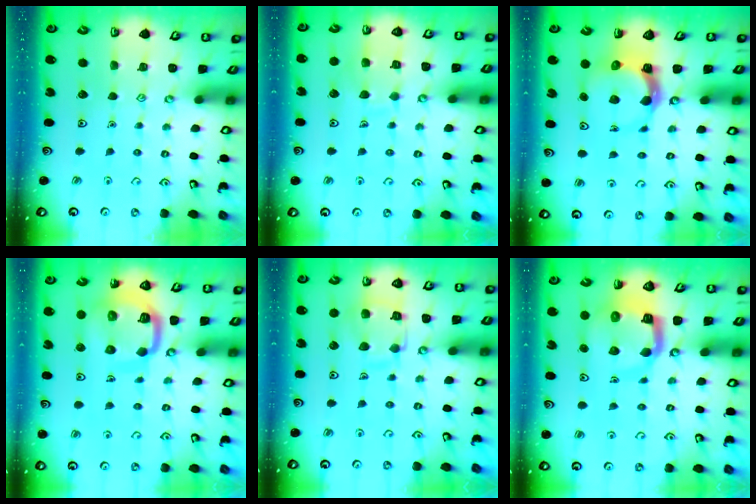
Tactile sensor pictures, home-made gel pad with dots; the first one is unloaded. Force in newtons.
{"total": 8.0, "press": 8.0, "slide": 0.8}
{"total": 4.7, "press": 4.7, "slide": 0.7}
{"total": 11.5, "press": 11.5, "slide": 1.1}
{"total": 11.8, "press": 11.7, "slide": 1.1}
{"total": 10.2, "press": 10.1, "slide": 1.4}